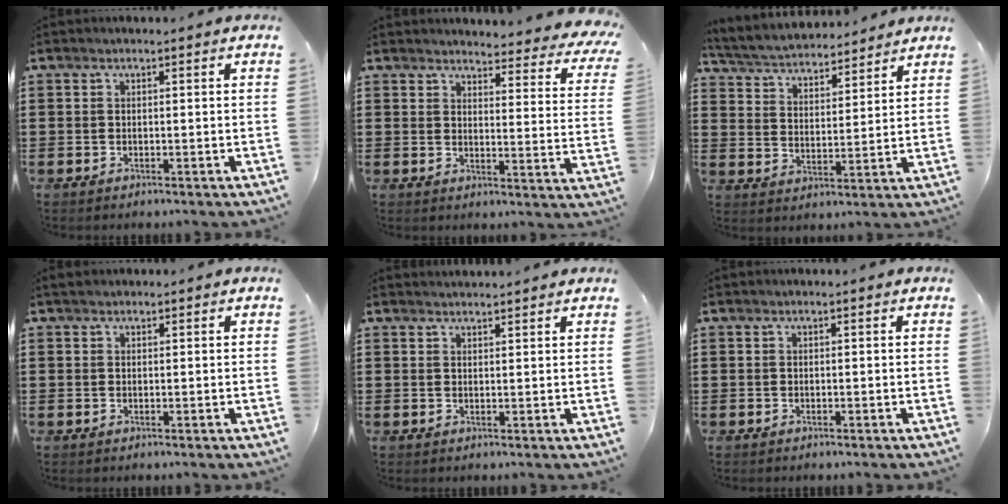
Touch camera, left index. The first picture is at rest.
{"total": 4.4, "force": [4.1, 0.4, 1.4], "torque": [-0.031, -0.033, 0.068]}
{"total": 4.2, "force": [4.1, 0.5, 0.5], "torque": [-0.033, -0.029, 0.067]}
{"total": 0.8, "force": [0.7, 0.4, 0.2], "torque": [-0.007, 0.004, 0.013]}
{"total": 1.5, "force": [1.5, 0.0, 0.0], "torque": [-0.003, 0.000, 0.030]}
{"total": 0.0}